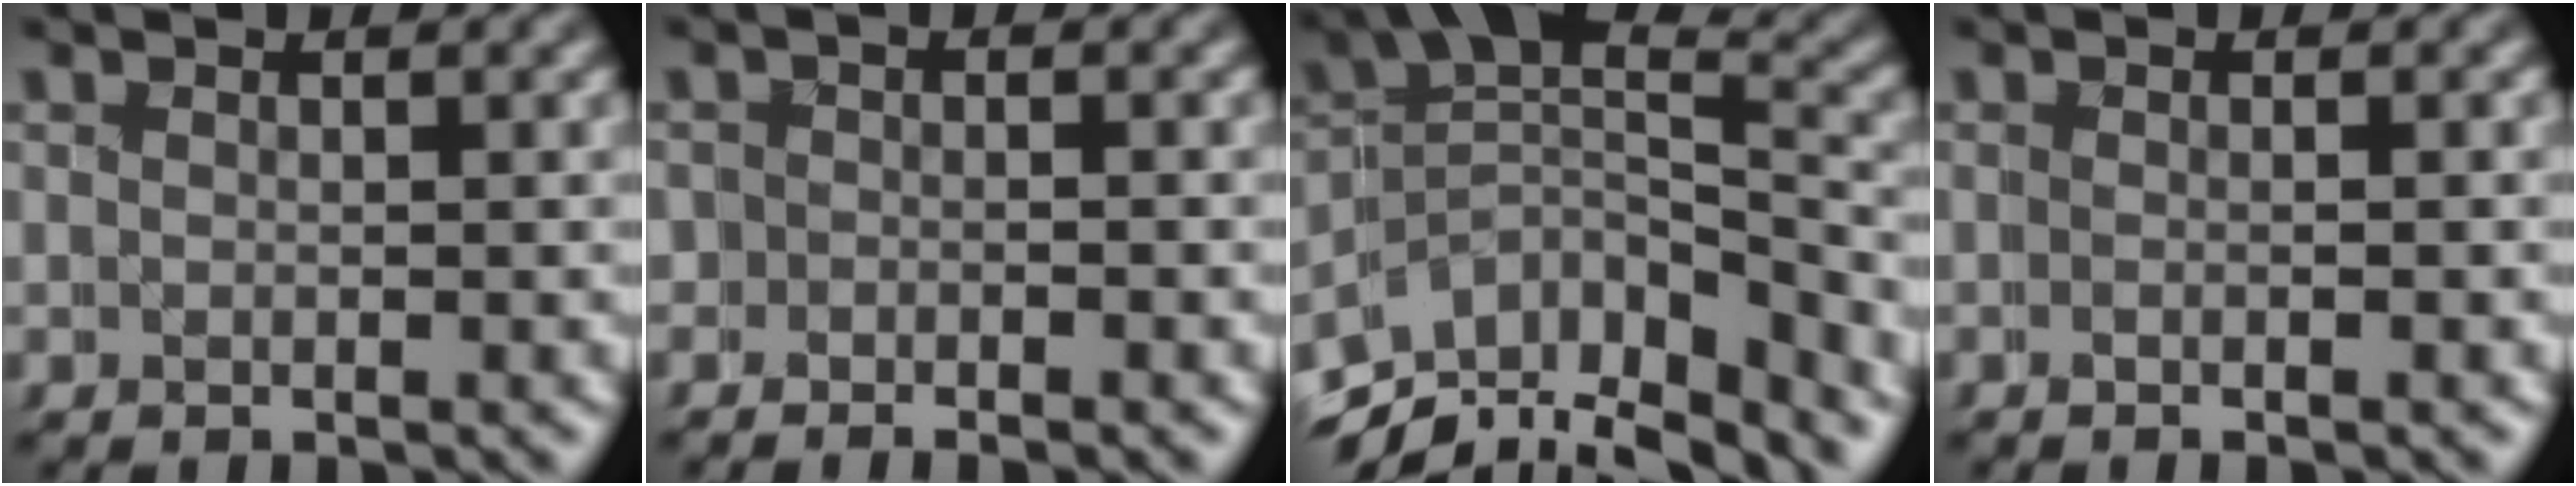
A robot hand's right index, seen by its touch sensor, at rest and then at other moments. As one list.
[{"total": 2.3, "force": [-1.2, 1.7, 1.1], "torque": [-0.011, 0.013, -0.031]}, {"total": 12.3, "force": [-5.0, 7.8, 8.0], "torque": [-0.131, -0.018, -0.080]}, {"total": 1.2, "force": [-0.4, -0.3, 1.1], "torque": [-0.001, 0.012, -0.012]}]